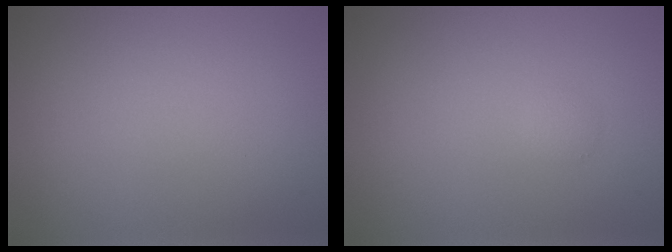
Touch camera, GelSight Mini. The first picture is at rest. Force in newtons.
{"total": 0.6, "press": 0.6, "slide": 0.1}